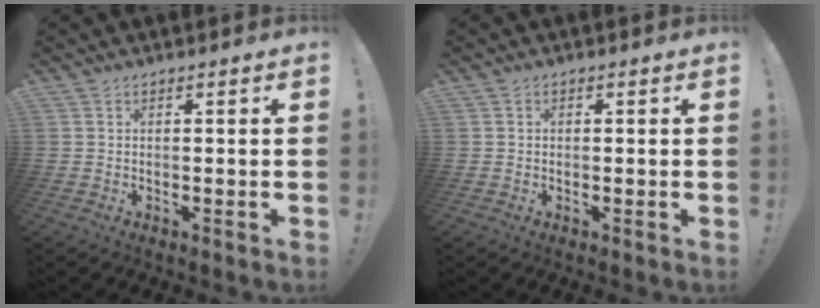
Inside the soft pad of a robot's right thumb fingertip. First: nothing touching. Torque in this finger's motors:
{"motor_torque": [-0.19, -0.03, -0.15, 0.07, 0.03]}